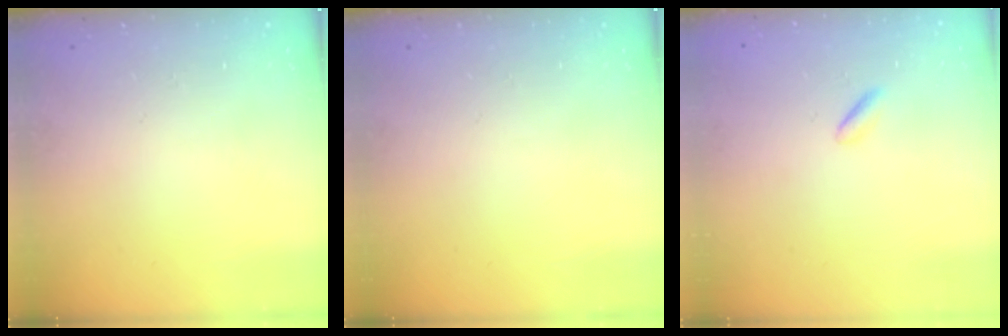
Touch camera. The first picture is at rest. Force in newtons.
{"total": 0.0}
{"total": 0.0}